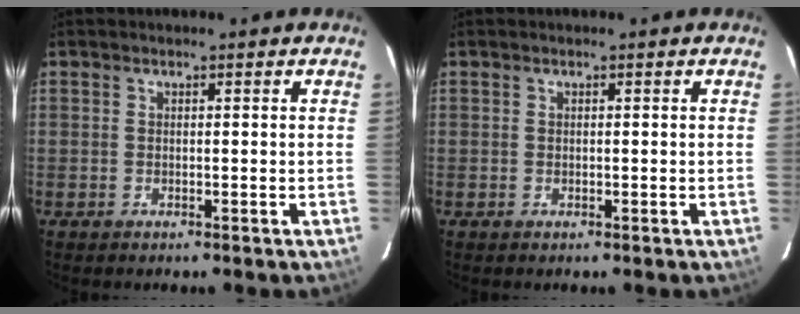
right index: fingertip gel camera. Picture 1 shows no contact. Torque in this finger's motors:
{"motor_torque": [-0.08, 0.07, -0.04, 0.00]}